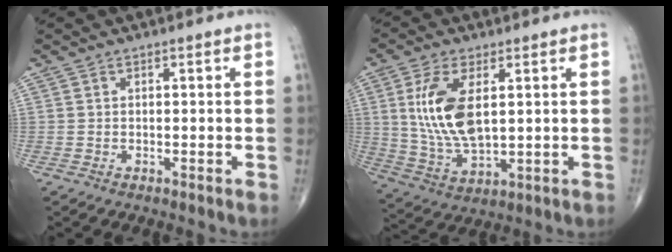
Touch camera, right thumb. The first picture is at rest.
{"total": 12.9, "force": [2.7, 6.2, 11.0], "torque": [-0.220, -0.017, 0.062]}